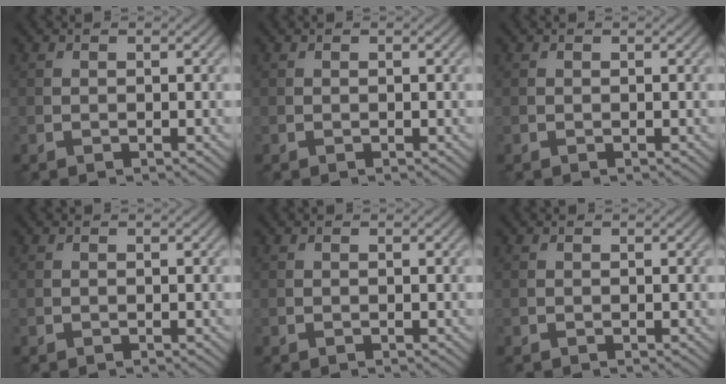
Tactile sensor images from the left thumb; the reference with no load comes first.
{"total": 0.0}
{"total": 0.0}
{"total": 0.0}
{"total": 0.0}
{"total": 0.0}